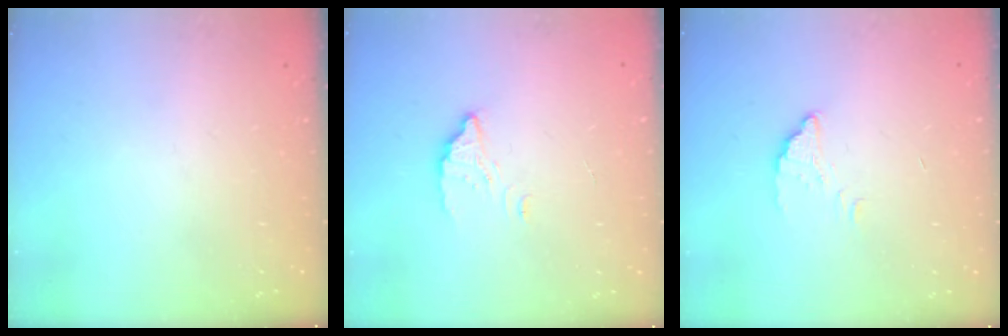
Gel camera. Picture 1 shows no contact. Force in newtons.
{"total": 2.8, "press": 2.8, "slide": 0.3}
{"total": 1.5, "press": 1.5, "slide": 0.1}